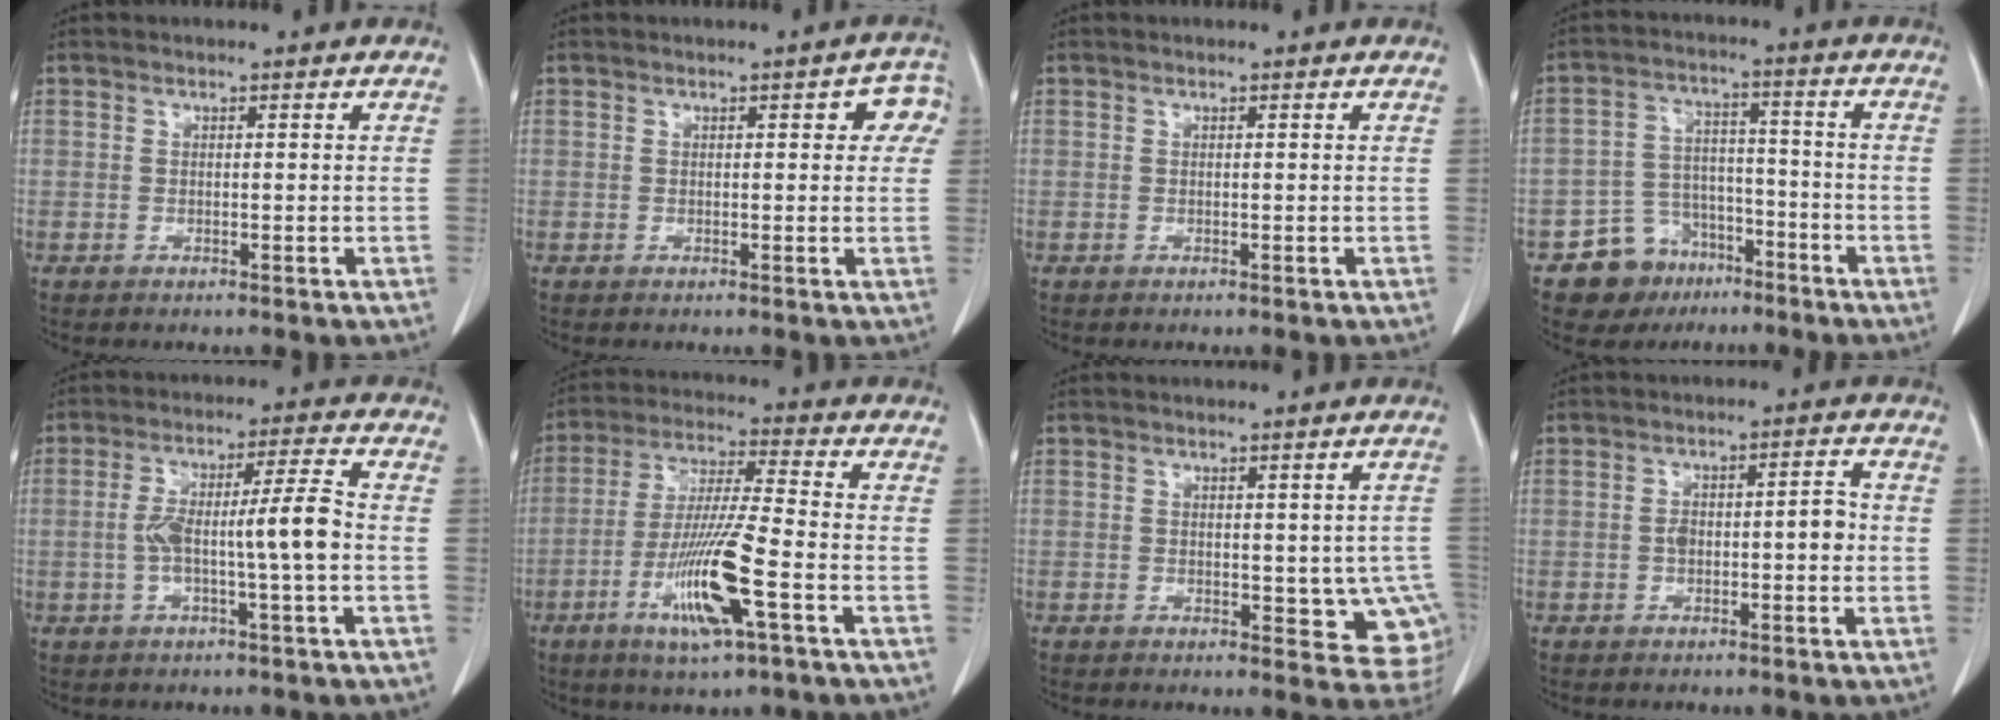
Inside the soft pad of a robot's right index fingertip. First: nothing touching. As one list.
[{"total": 4.2, "force": [1.2, 1.8, 3.6], "torque": [-0.026, 0.015, 0.006]}, {"total": 0.0}, {"total": 8.3, "force": [-5.2, 6.2, 1.6], "torque": [-0.029, 0.021, -0.079]}, {"total": 8.9, "force": [-1.3, 0.1, 8.8], "torque": [-0.161, 0.019, -0.023]}, {"total": 13.1, "force": [-4.9, 0.3, 12.1], "torque": [-0.240, -0.019, -0.091]}, {"total": 7.4, "force": [-0.5, 3.8, 6.3], "torque": [-0.048, -0.004, 0.000]}, {"total": 4.9, "force": [-0.6, 1.8, 4.5], "torque": [-0.075, 0.019, -0.008]}]